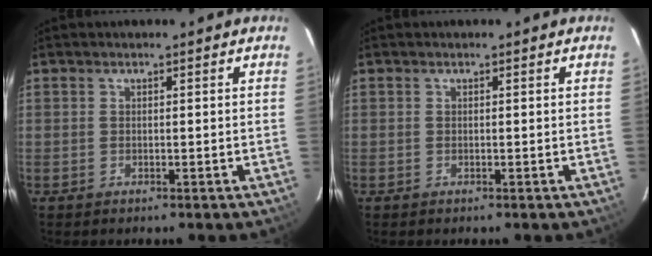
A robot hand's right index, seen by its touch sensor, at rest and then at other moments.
{"total": 0.0}